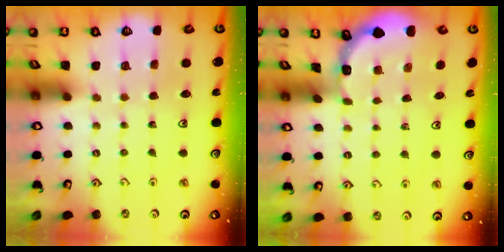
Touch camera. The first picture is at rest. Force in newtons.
{"total": 1.2, "press": 1.2, "slide": 0.1}